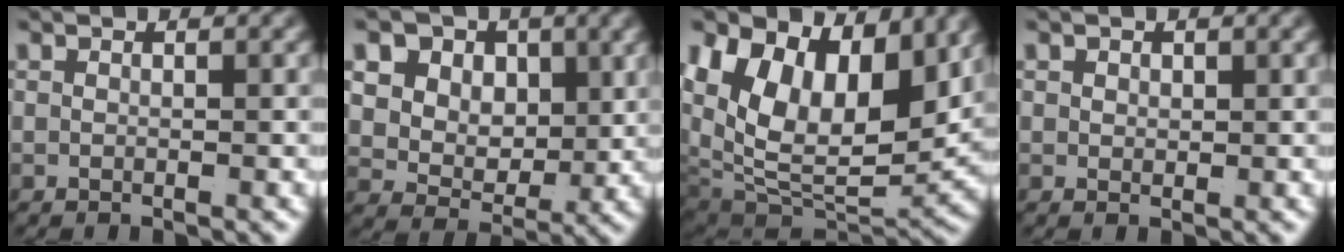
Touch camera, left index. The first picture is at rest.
{"total": 11.4, "force": [2.4, 9.6, 5.6], "torque": [-0.126, -0.023, 0.031]}
{"total": 16.4, "force": [1.4, 11.5, 11.7], "torque": [-0.219, -0.049, 0.044]}
{"total": 0.7, "force": [0.5, 0.4, 0.4], "torque": [-0.008, -0.008, 0.016]}